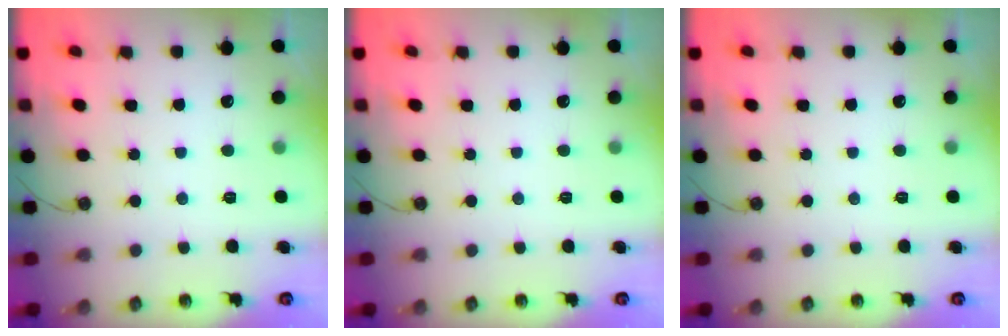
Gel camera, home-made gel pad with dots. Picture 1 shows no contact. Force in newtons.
{"total": 0.0}
{"total": 0.0}